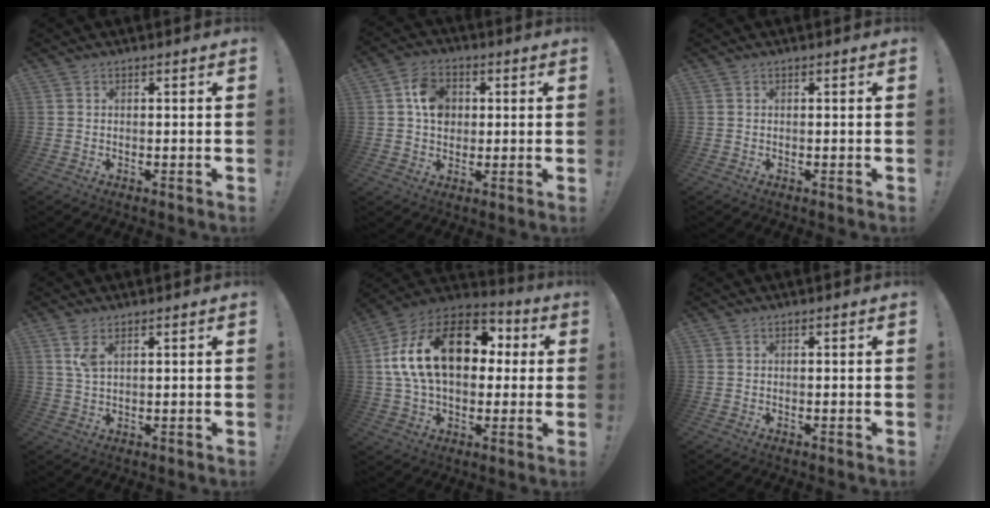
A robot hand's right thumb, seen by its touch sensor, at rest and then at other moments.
{"total": 9.4, "force": [1.6, 7.5, 5.3], "torque": [-0.081, 0.012, 0.036]}
{"total": 0.0}
{"total": 4.3, "force": [2.1, 1.7, 3.4], "torque": [-0.067, -0.003, 0.038]}
{"total": 23.9, "force": [5.1, 15.0, 17.9], "torque": [-0.315, 0.002, 0.092]}
{"total": 0.0}